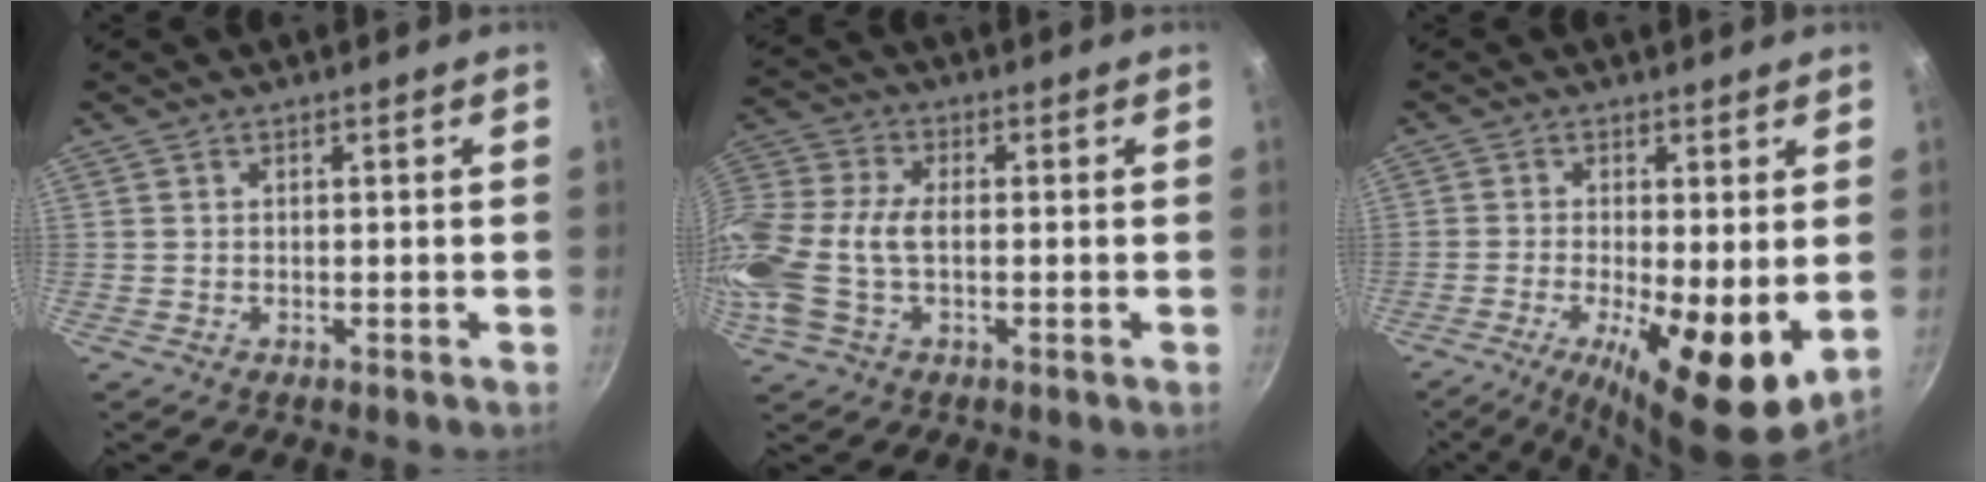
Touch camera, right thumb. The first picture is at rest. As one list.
[{"total": 14.8, "force": [-1.6, 8.9, 11.8], "torque": [-0.266, 0.014, -0.046]}, {"total": 13.1, "force": [-2.6, 4.0, 12.2], "torque": [-0.201, -0.015, -0.037]}]